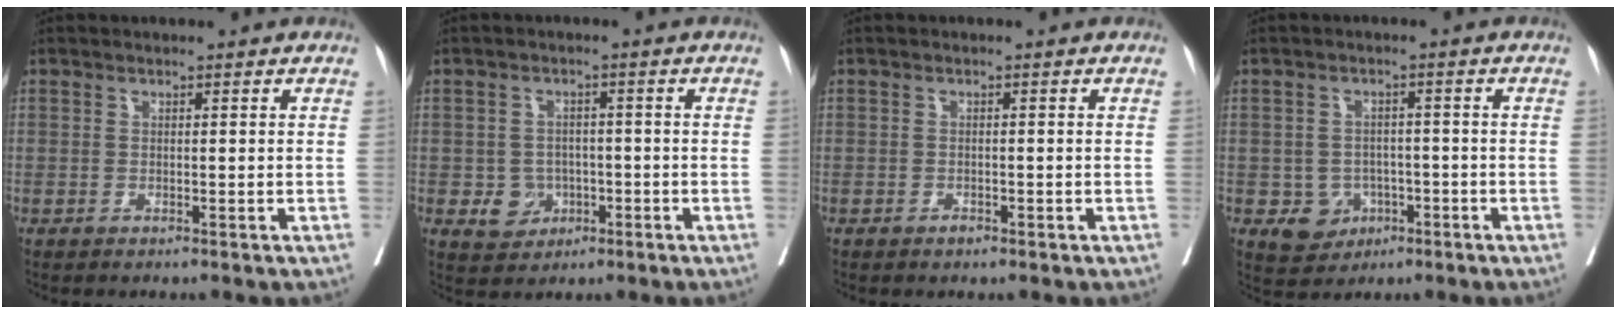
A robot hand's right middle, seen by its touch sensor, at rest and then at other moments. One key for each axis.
{"total": 4.2, "fx": -1.2, "fy": 3.8, "fz": 1.4, "tx": -0.012, "ty": 0.006, "tz": -0.011}
{"total": 0.9, "fx": -0.6, "fy": 0.4, "fz": 0.5, "tx": -0.009, "ty": 0.000, "tz": -0.007}
{"total": 4.8, "fx": -2.1, "fy": 4.2, "fz": 1.3, "tx": -0.013, "ty": 0.006, "tz": -0.023}